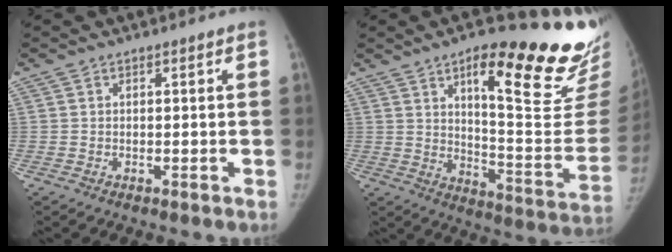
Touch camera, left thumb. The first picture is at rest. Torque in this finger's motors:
{"motor_torque": [0.18, 0.12, 1.43, -1.34, 0.06]}